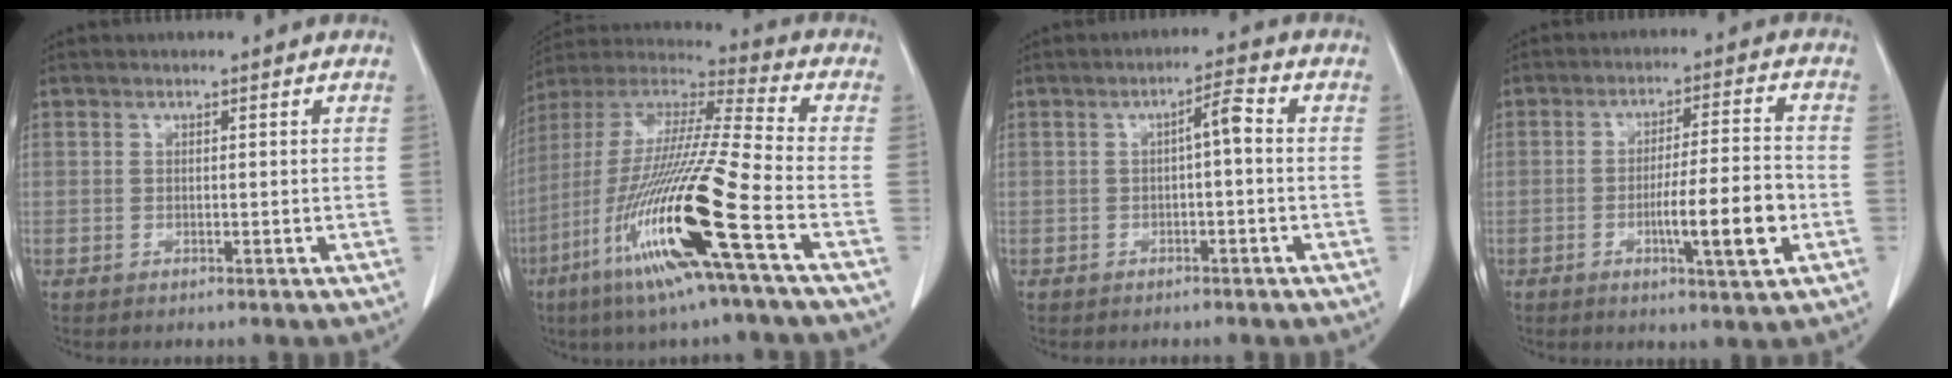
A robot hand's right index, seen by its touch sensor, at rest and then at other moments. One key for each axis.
{"total": 21.6, "fx": -8.7, "fy": -0.4, "fz": 19.8, "tx": -0.422, "ty": -0.043, "tz": -0.176}
{"total": 3.2, "fx": 0.0, "fy": 0.4, "fz": 3.1, "tx": -0.047, "ty": 0.009, "tz": -0.002}
{"total": 9.7, "fx": -2.9, "fy": 0.5, "fz": 9.2, "tx": -0.146, "ty": -0.003, "tz": -0.046}